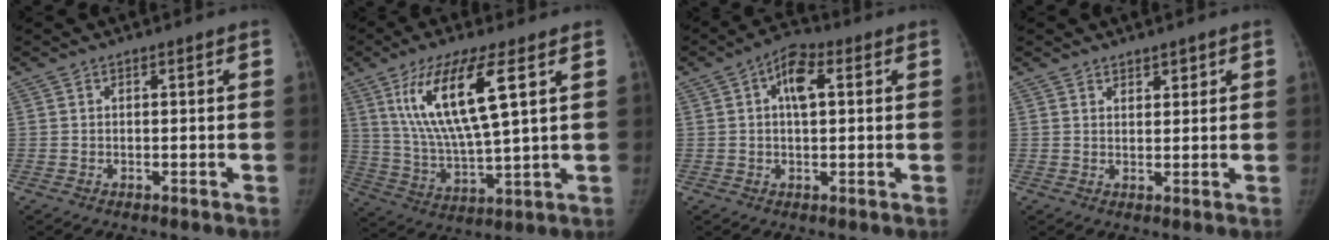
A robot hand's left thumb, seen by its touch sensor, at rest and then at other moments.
{"total": 15.8, "force": [6.1, 3.4, 14.2], "torque": [-0.288, -0.024, 0.120]}
{"total": 6.9, "force": [1.6, 3.6, 5.6], "torque": [-0.086, 0.014, 0.018]}
{"total": 2.1, "force": [1.5, 1.1, 0.9], "torque": [0.001, -0.009, 0.022]}